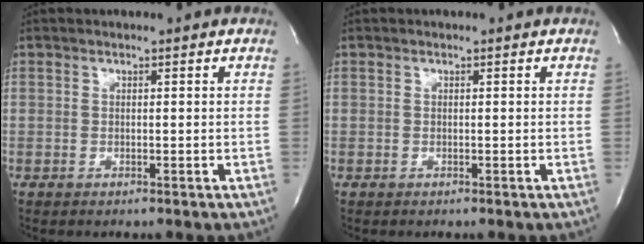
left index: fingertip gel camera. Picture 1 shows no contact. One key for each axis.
{"total": 0.0}